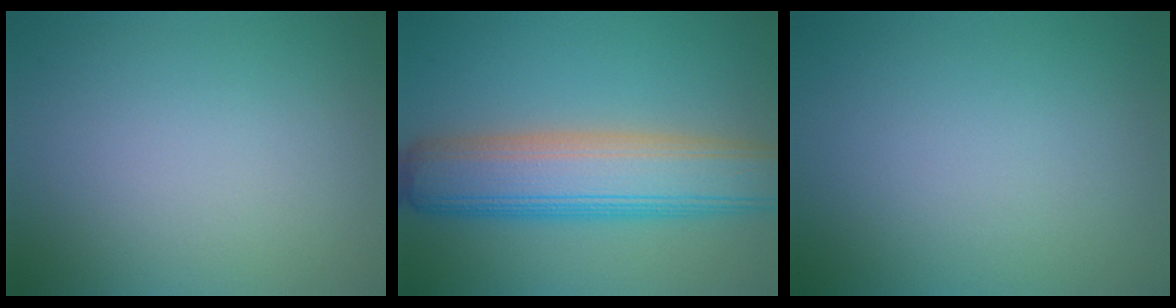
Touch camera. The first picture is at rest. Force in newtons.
{"total": 9.4, "press": 9.4, "slide": 0.3}
{"total": 0.0}